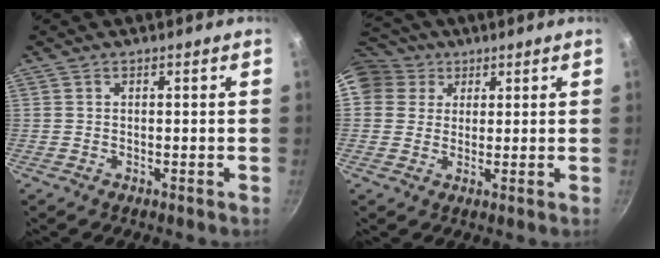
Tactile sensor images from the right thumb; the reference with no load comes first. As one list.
[{"total": 11.3, "force": [4.6, 9.5, 3.9], "torque": [-0.062, 0.016, 0.074]}]